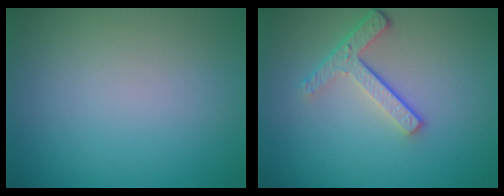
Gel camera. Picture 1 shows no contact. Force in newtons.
{"total": 3.5, "press": 2.6, "slide": 2.3}